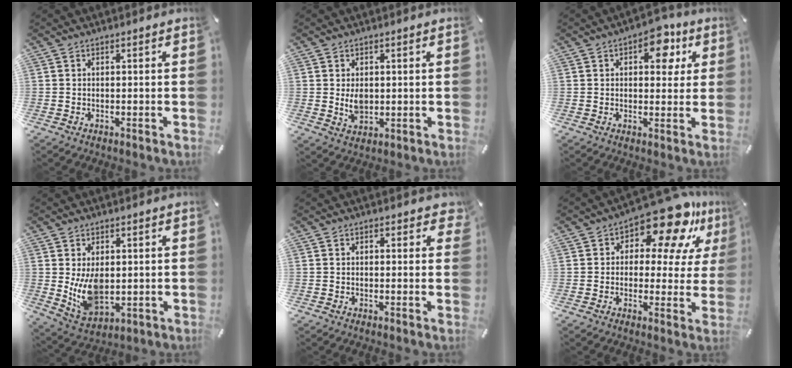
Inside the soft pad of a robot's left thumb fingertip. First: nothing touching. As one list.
[{"total": 4.4, "force": [0.4, 3.2, 3.0], "torque": [-0.056, -0.007, 0.002]}, {"total": 9.4, "force": [3.7, 5.6, 6.5], "torque": [-0.065, -0.014, 0.055]}, {"total": 9.4, "force": [1.0, 6.4, 6.7], "torque": [-0.138, -0.011, 0.018]}, {"total": 1.7, "force": [0.9, 1.1, 1.0], "torque": [0.003, -0.004, 0.010]}, {"total": 15.1, "force": [9.3, 7.3, 9.3], "torque": [-0.130, -0.065, 0.157]}]